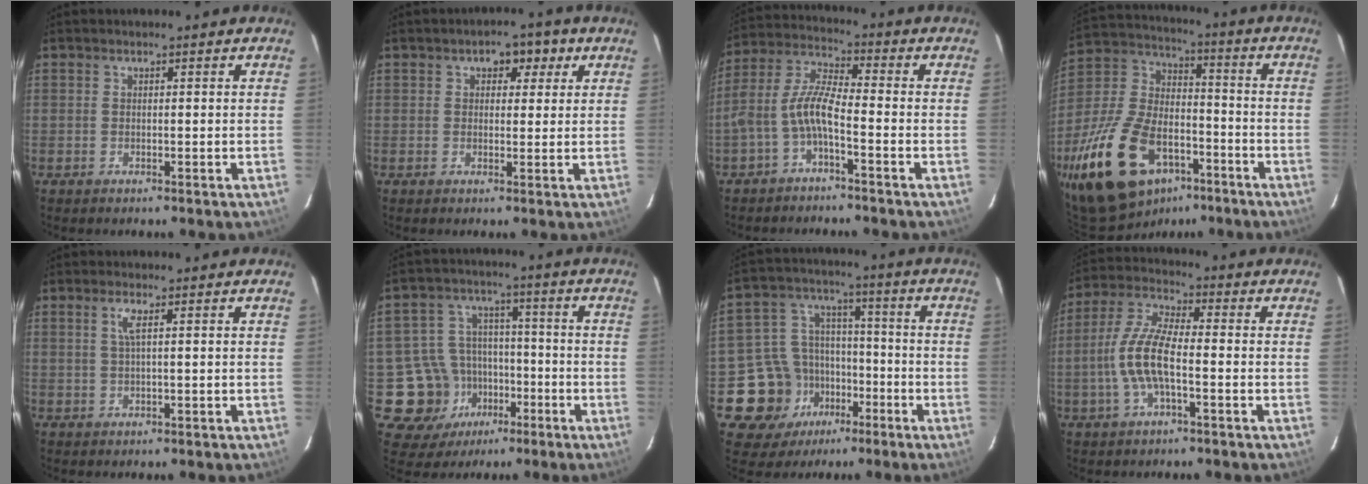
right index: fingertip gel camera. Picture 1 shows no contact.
{"total": 4.6, "force": [1.9, 3.3, 2.7], "torque": [-0.037, 0.017, 0.023]}
{"total": 7.2, "force": [-3.2, 1.8, 6.2], "torque": [-0.150, 0.017, -0.063]}
{"total": 24.9, "force": [-13.5, 13.6, 15.9], "torque": [-0.335, -0.002, -0.221]}
{"total": 2.0, "force": [0.6, -0.2, 1.9], "torque": [-0.039, 0.000, 0.011]}
{"total": 12.5, "force": [-5.2, 10.9, 3.4], "torque": [-0.090, 0.034, -0.064]}
{"total": 13.5, "force": [-6.1, 11.1, 4.5], "torque": [-0.111, 0.040, -0.082]}
{"total": 9.8, "force": [-2.4, 2.9, 9.1], "torque": [-0.197, 0.004, -0.049]}